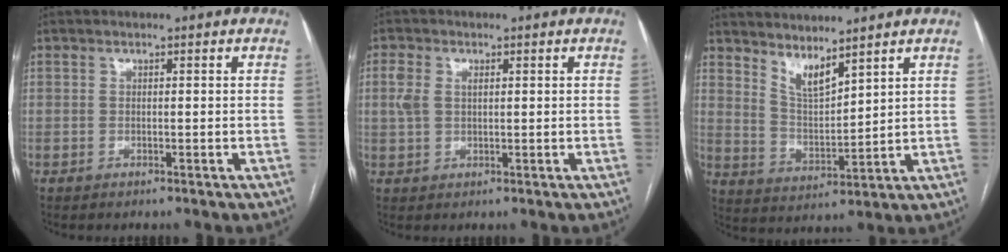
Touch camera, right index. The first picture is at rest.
{"total": 3.7, "force": [1.0, 2.1, 2.8], "torque": [-0.077, 0.020, 0.024]}
{"total": 5.8, "force": [4.9, 0.9, 3.0], "torque": [-0.065, -0.013, 0.106]}